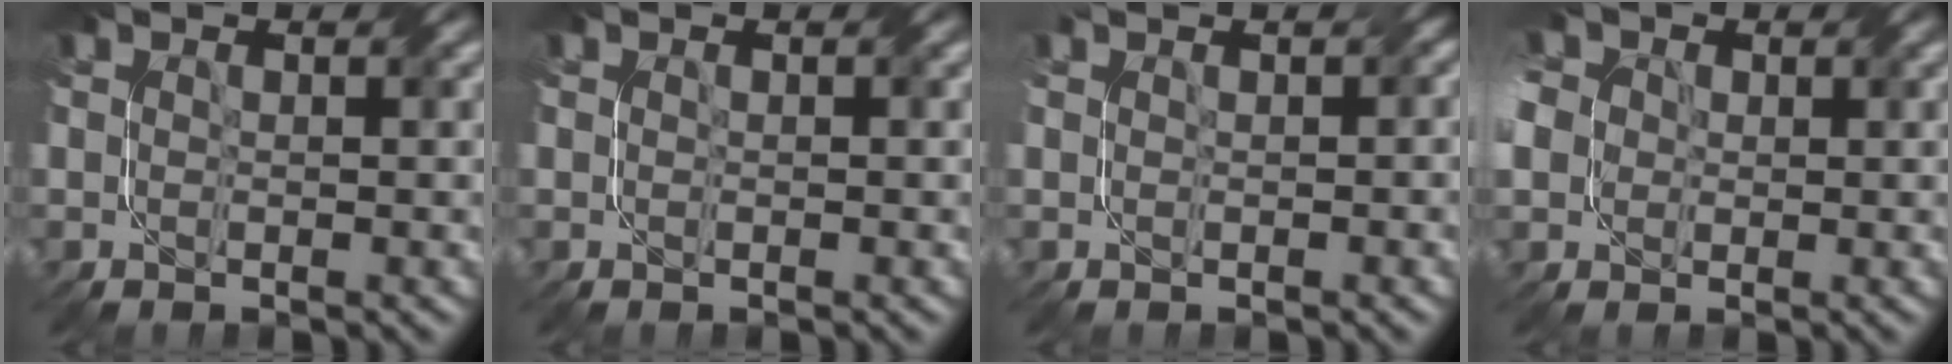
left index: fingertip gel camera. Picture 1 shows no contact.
{"total": 0.0}
{"total": 1.7, "force": [0.4, 0.8, 1.5], "torque": [-0.012, 0.003, 0.002]}
{"total": 8.0, "force": [0.3, 7.0, 3.9], "torque": [-0.091, 0.018, -0.038]}